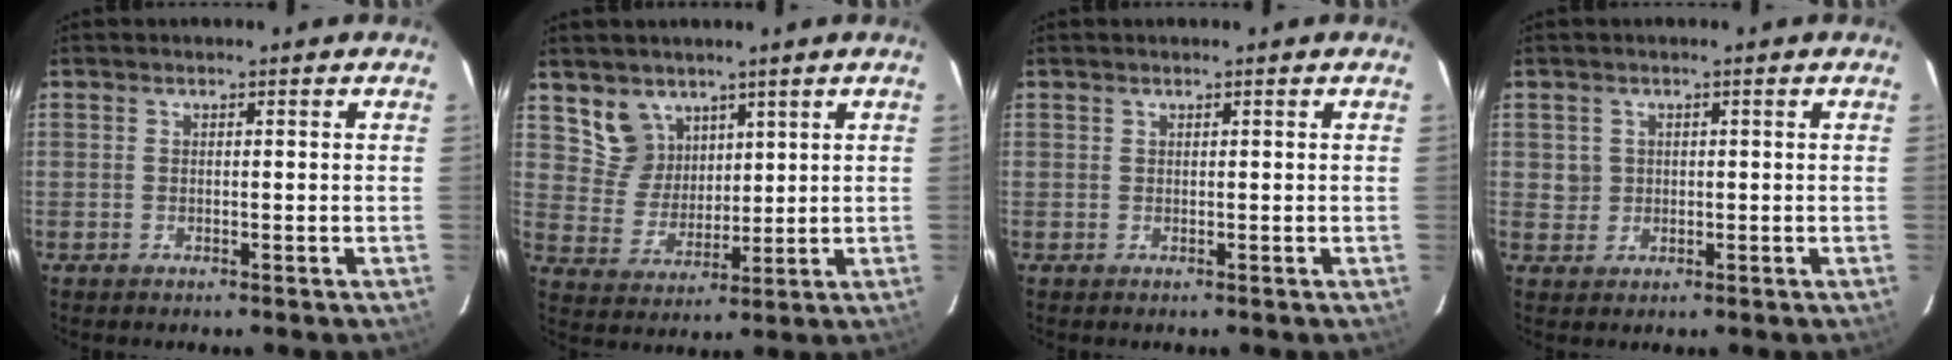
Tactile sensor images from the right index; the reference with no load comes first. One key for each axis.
{"total": 7.2, "fx": 4.7, "fy": 5.4, "fz": 0.9, "tx": -0.015, "ty": 0.010, "tz": 0.104}
{"total": 0.0}
{"total": 2.5, "fx": 0.4, "fy": 2.4, "fz": 0.2, "tx": 0.003, "ty": 0.006, "tz": 0.007}